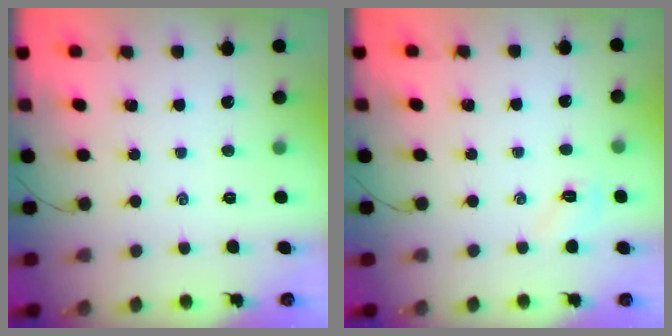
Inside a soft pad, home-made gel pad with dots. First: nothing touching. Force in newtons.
{"total": 4.1, "press": 3.9, "slide": 1.1}